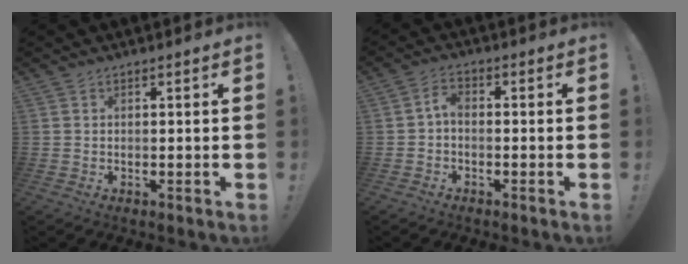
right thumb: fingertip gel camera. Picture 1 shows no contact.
{"total": 3.1, "force": [-1.1, 1.5, 2.5], "torque": [-0.060, 0.008, -0.021]}